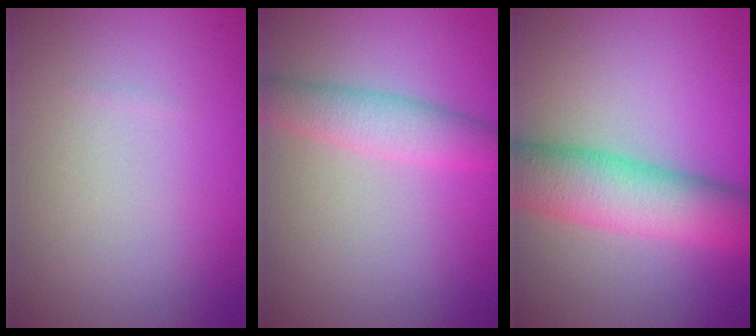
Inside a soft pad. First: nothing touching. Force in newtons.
{"total": 3.0, "press": 3.0, "slide": 0.1}
{"total": 7.3, "press": 7.2, "slide": 0.1}